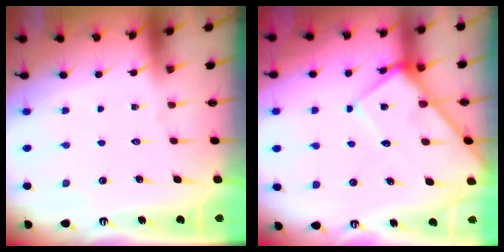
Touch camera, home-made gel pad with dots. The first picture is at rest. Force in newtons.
{"total": 9.7, "press": 9.7, "slide": 1.0}